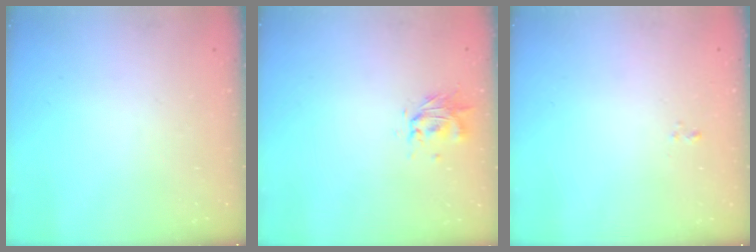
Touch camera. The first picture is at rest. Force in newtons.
{"total": 0.7, "press": 0.7, "slide": 0.3}
{"total": 0.6, "press": 0.2, "slide": 0.5}